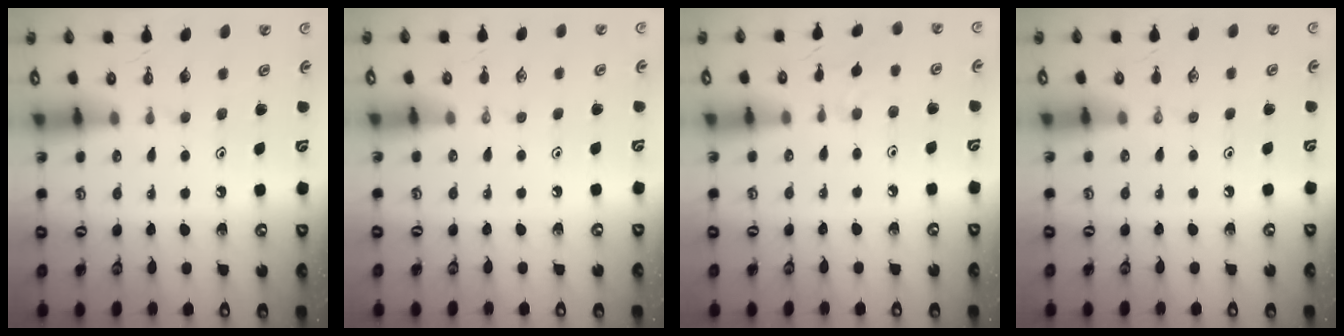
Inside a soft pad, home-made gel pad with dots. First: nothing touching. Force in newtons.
{"total": 0.0}
{"total": 2.6, "press": 2.6, "slide": 0.5}
{"total": 0.0}